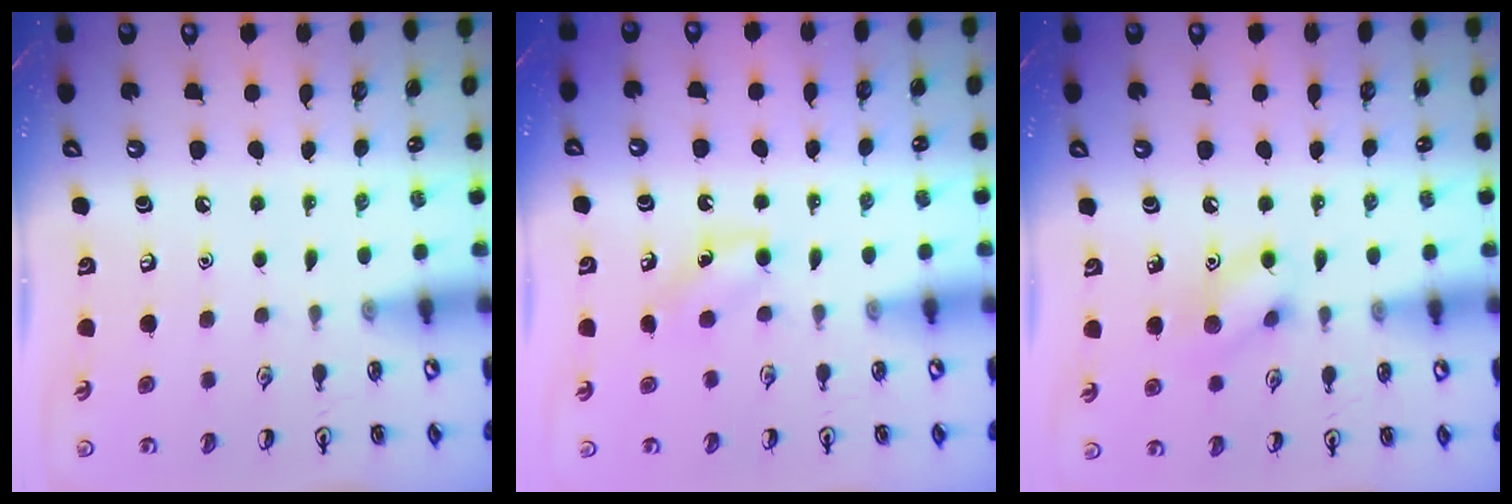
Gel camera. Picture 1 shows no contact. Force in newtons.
{"total": 3.8, "press": 3.6, "slide": 1.1}
{"total": 9.0, "press": 8.9, "slide": 0.6}